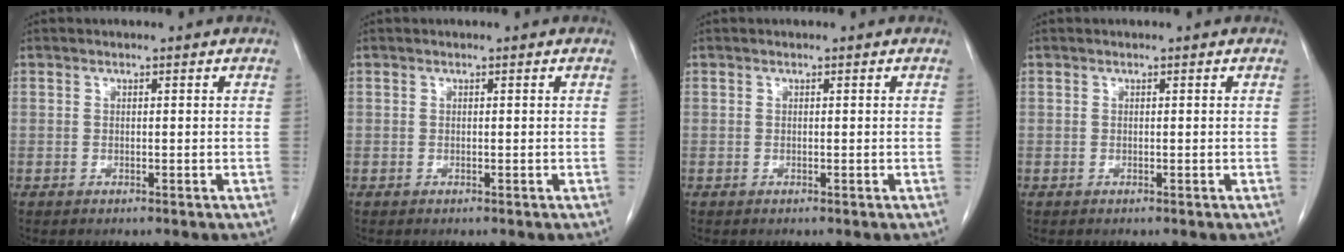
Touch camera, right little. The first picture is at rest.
{"total": 0.0}
{"total": 0.0}
{"total": 0.0}